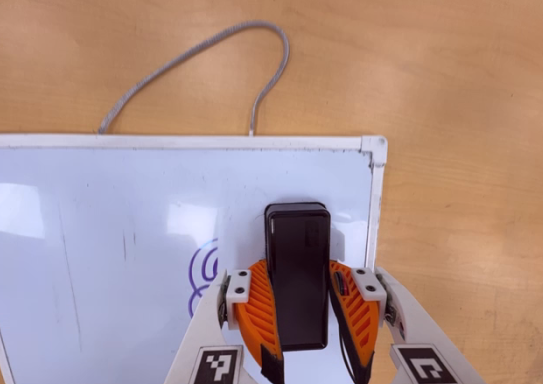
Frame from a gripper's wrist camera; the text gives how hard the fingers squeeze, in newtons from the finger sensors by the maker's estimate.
{"total": 14.3, "left": 13.6, "right": 15.1}